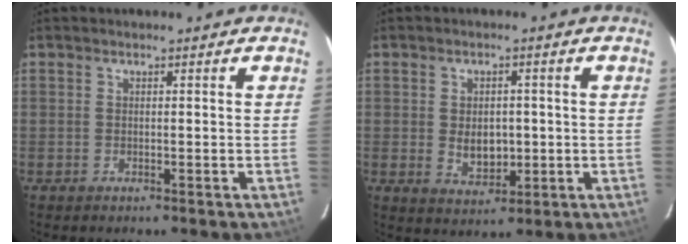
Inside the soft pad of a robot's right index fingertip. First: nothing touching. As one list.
[{"total": 5.8, "force": [-0.3, 4.1, 4.1], "torque": [-0.069, -0.005, 0.005]}]